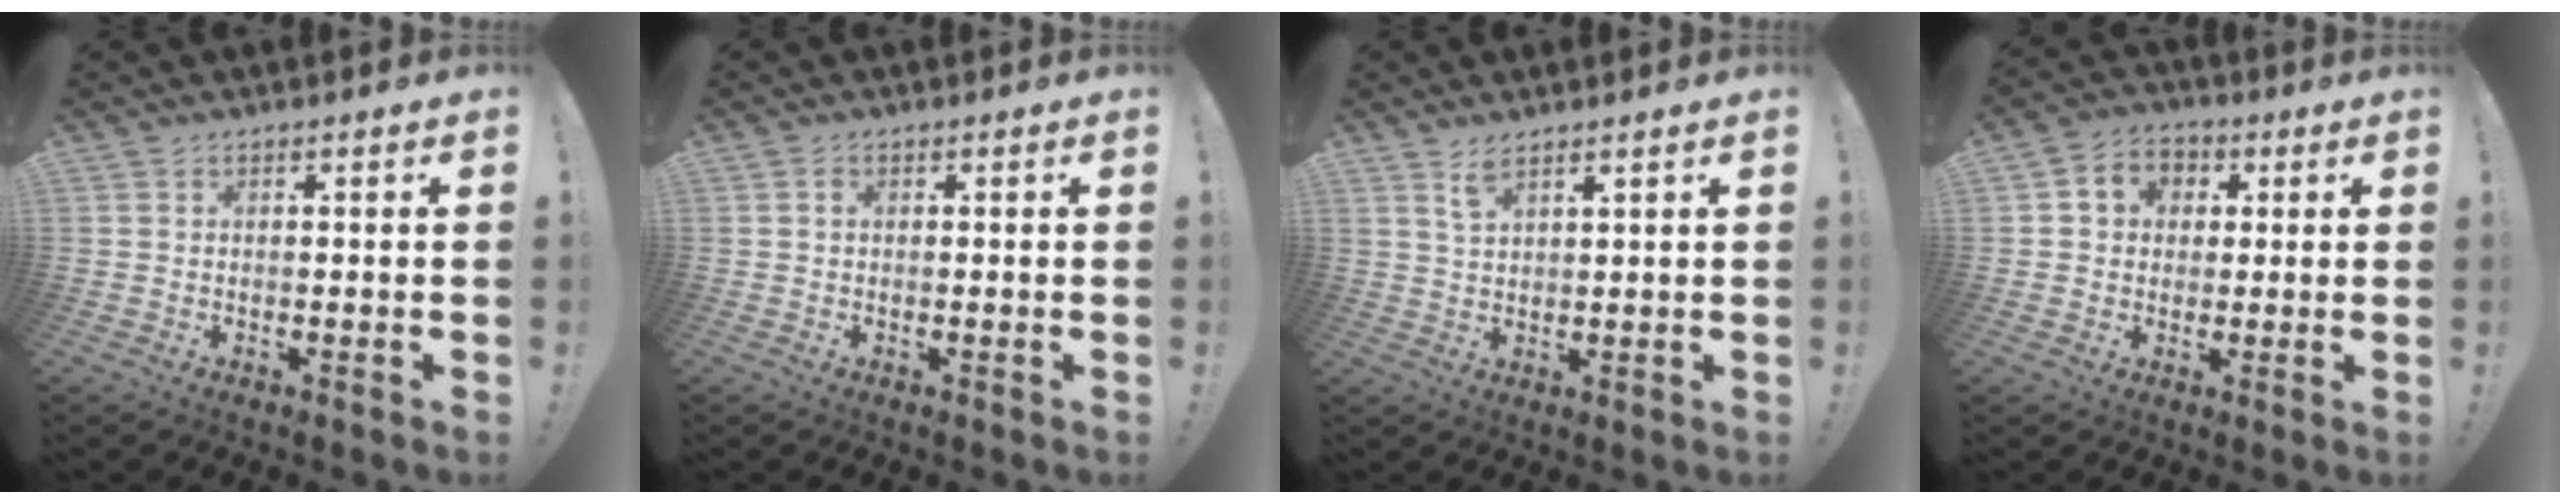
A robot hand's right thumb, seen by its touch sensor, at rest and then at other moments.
{"total": 0.8, "force": [0.1, 0.6, 0.6], "torque": [-0.007, 0.002, 0.000]}
{"total": 3.7, "force": [2.9, 0.9, 2.2], "torque": [-0.035, -0.015, 0.049]}
{"total": 7.0, "force": [1.1, 6.3, 2.9], "torque": [-0.041, 0.008, 0.025]}